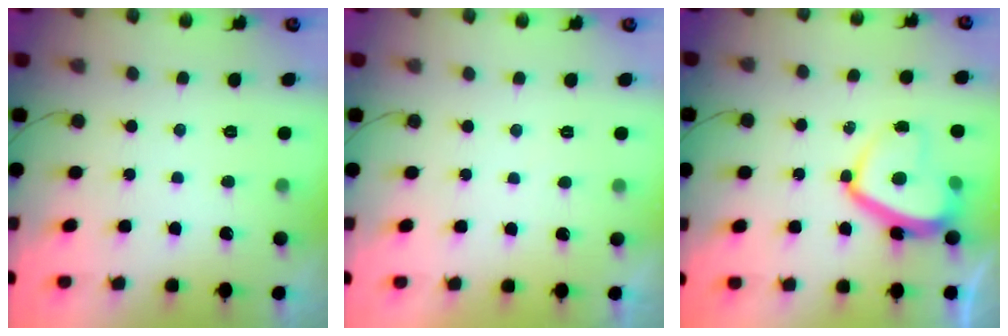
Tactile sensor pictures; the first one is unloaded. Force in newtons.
{"total": 0.9, "press": 0.8, "slide": 0.4}
{"total": 10.4, "press": 10.4, "slide": 1.0}